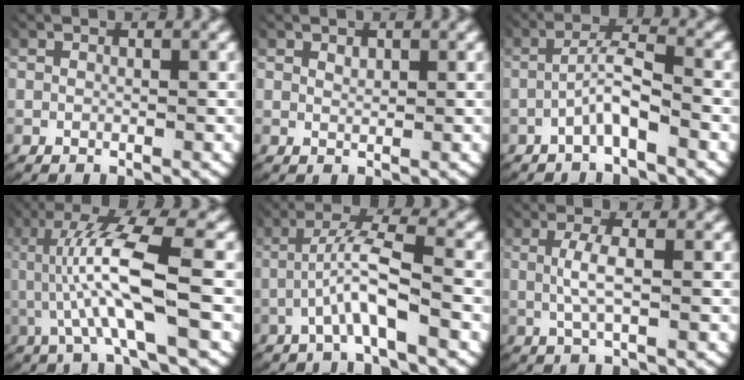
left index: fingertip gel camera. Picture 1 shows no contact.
{"total": 0.6, "force": [0.5, 0.1, 0.3], "torque": [-0.007, -0.008, 0.016]}
{"total": 2.8, "force": [-1.4, 0.4, 2.3], "torque": [-0.044, 0.006, -0.027]}
{"total": 7.3, "force": [0.7, 1.7, 7.1], "torque": [-0.129, 0.008, 0.008]}
{"total": 4.0, "force": [-0.7, 0.9, 3.8], "torque": [-0.071, 0.005, -0.015]}
{"total": 2.5, "force": [0.0, 0.4, 2.5], "torque": [-0.060, -0.004, 0.006]}